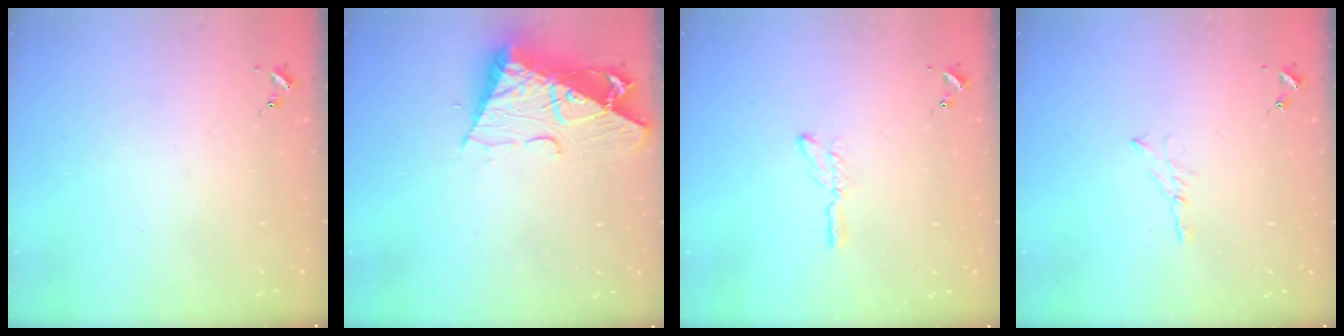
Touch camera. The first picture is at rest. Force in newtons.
{"total": 13.2, "press": 13.1, "slide": 1.4}
{"total": 4.0, "press": 4.0, "slide": 0.4}
{"total": 3.5, "press": 3.5, "slide": 0.4}